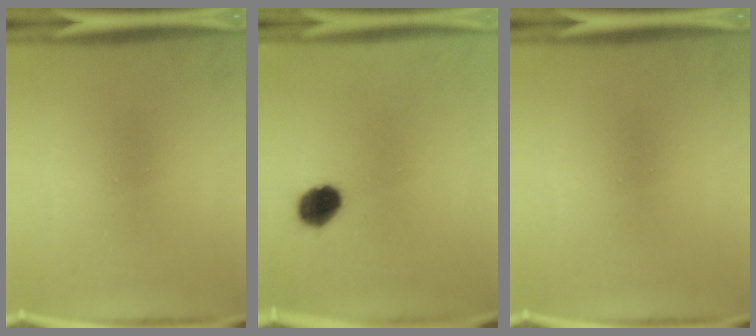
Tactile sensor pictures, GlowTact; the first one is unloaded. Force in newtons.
{"total": 7.0}
{"total": 0.0}